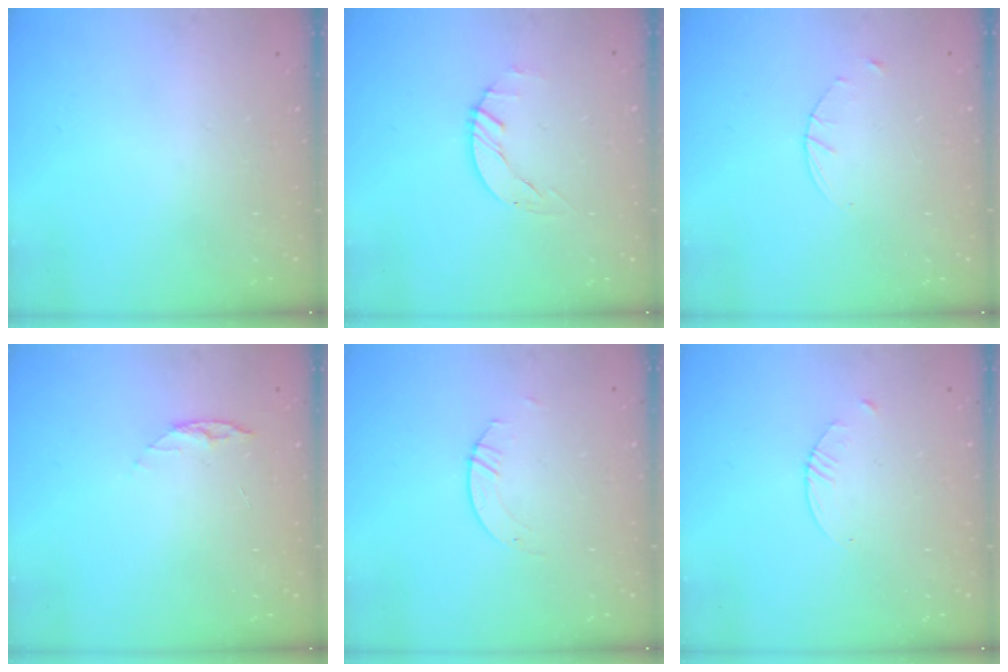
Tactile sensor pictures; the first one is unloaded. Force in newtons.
{"total": 1.5, "press": 1.4, "slide": 0.3}
{"total": 1.6, "press": 1.6, "slide": 0.2}
{"total": 4.9, "press": 4.8, "slide": 0.5}
{"total": 1.1, "press": 1.1, "slide": 0.1}
{"total": 1.5, "press": 1.5, "slide": 0.2}